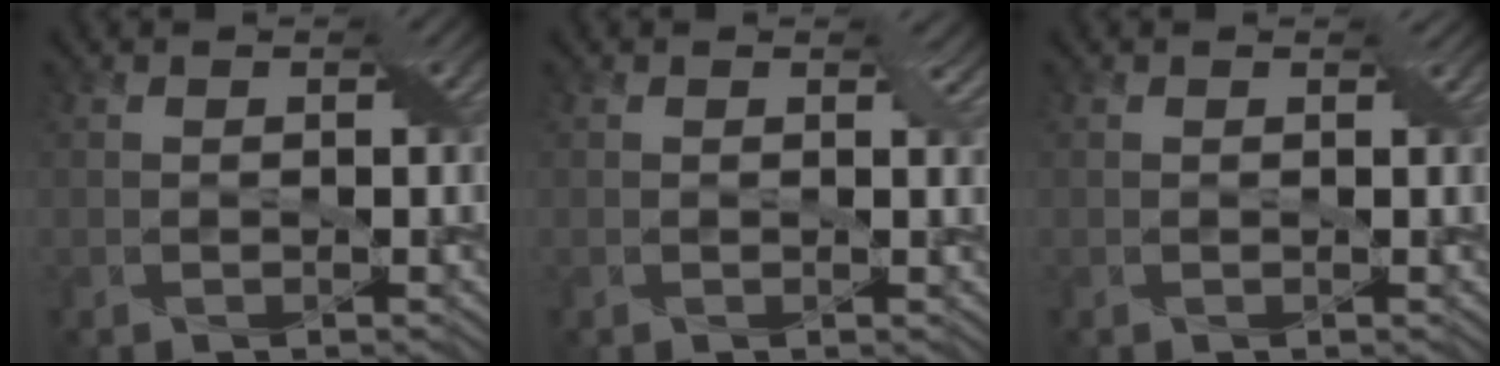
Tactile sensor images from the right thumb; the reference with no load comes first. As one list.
[{"total": 0.9, "force": [0.6, 0.3, 0.6], "torque": [-0.010, -0.004, 0.011]}, {"total": 0.0}]